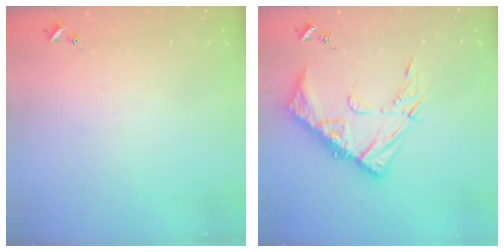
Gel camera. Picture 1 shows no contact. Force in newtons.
{"total": 15.2, "press": 15.2, "slide": 1.5}